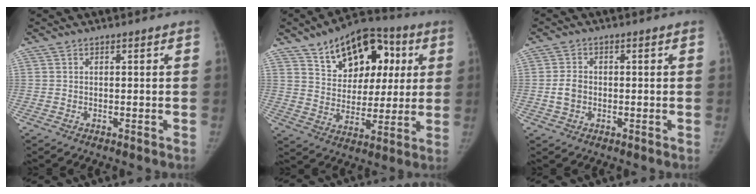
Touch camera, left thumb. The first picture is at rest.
{"total": 18.6, "force": [8.1, 12.2, 11.5], "torque": [-0.116, -0.004, 0.129]}
{"total": 3.4, "force": [-0.6, 2.7, 1.9], "torque": [-0.034, 0.010, -0.013]}